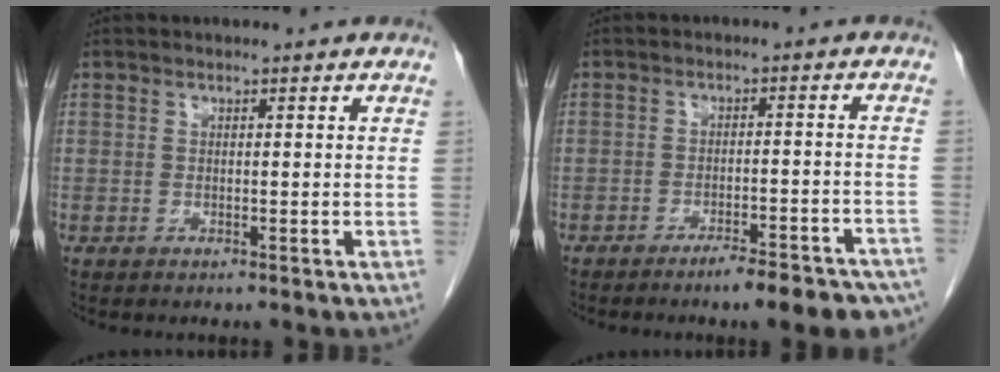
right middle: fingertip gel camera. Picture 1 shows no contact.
{"total": 9.9, "force": [-8.0, 1.6, 5.6], "torque": [-0.049, 0.016, -0.108]}